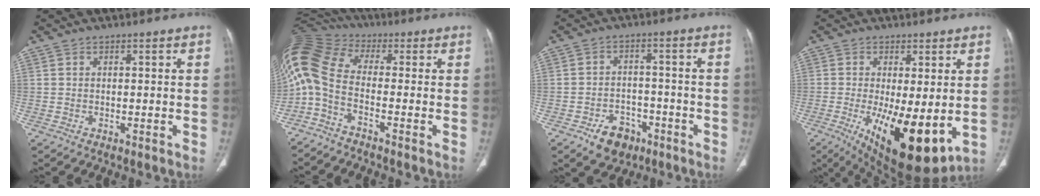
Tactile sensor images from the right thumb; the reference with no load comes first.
{"total": 12.1, "force": [-2.8, 6.1, 10.1], "torque": [-0.223, 0.060, -0.070]}
{"total": 7.4, "force": [-4.3, 5.2, 3.0], "torque": [-0.021, 0.031, -0.060]}
{"total": 15.8, "force": [-3.2, 5.7, 14.3], "torque": [-0.224, -0.035, -0.029]}